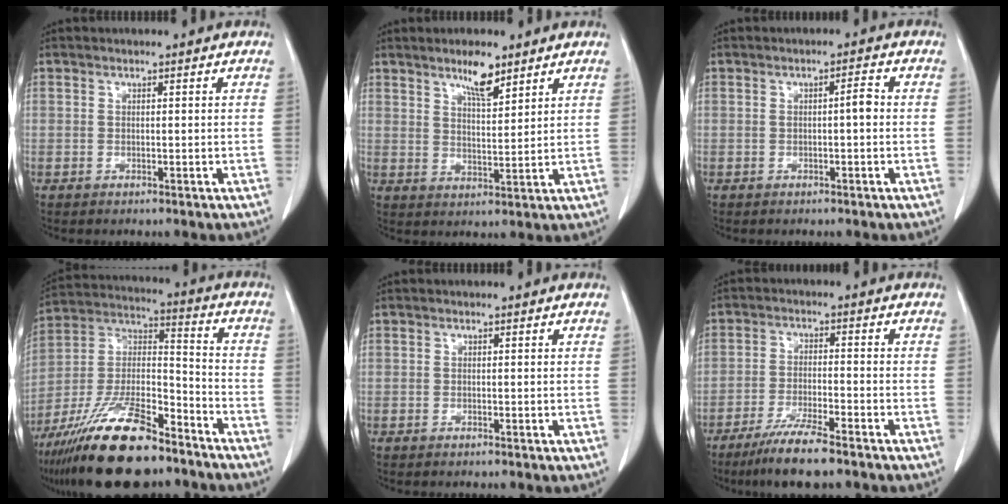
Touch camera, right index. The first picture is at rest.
{"total": 5.5, "force": [4.0, 1.2, 3.6], "torque": [-0.066, -0.002, 0.069]}
{"total": 1.9, "force": [-0.1, 0.2, 1.9], "torque": [-0.029, 0.004, -0.002]}
{"total": 20.0, "force": [-14.8, 5.1, 12.4], "torque": [-0.259, -0.006, -0.265]}
{"total": 0.0}
{"total": 8.3, "force": [-6.4, 0.4, 5.3], "torque": [-0.095, -0.022, -0.112]}